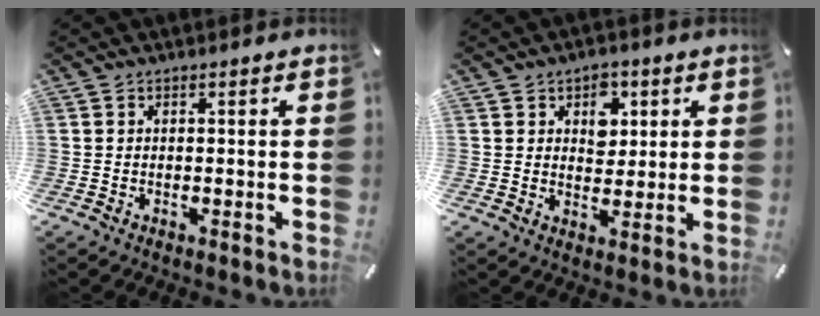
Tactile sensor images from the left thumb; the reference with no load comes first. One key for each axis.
{"total": 6.0, "fx": 2.3, "fy": 4.7, "fz": 3.1, "tx": -0.024, "ty": -0.008, "tz": 0.031}